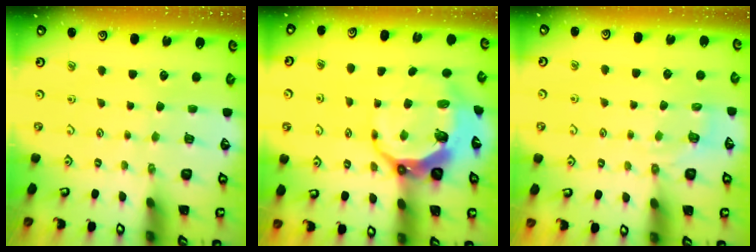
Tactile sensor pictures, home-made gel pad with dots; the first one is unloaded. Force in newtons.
{"total": 12.1, "press": 11.2, "slide": 4.6}
{"total": 3.6, "press": 3.1, "slide": 1.8}